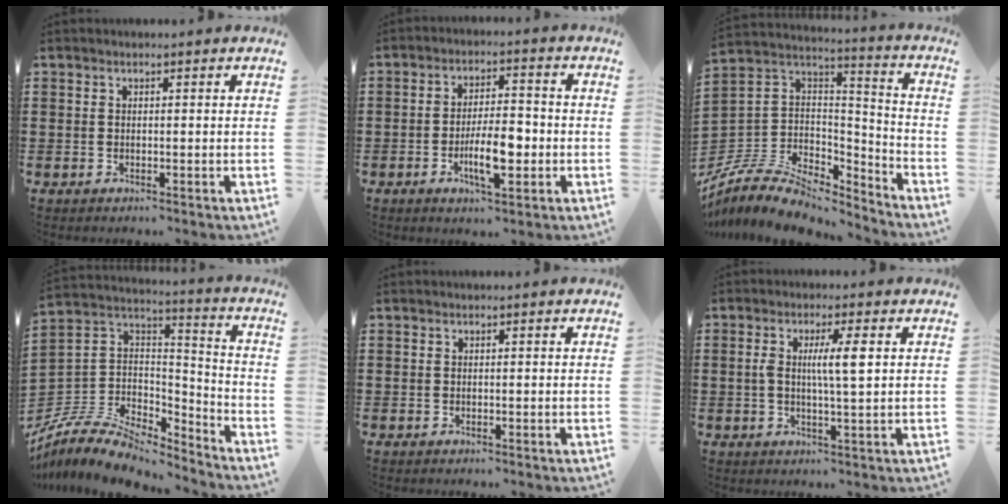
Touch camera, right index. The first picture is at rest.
{"total": 7.5, "force": [-2.2, 2.7, 6.7], "torque": [-0.123, -0.004, -0.044]}
{"total": 8.9, "force": [-6.7, 4.2, 4.1], "torque": [-0.094, 0.007, -0.130]}
{"total": 8.9, "force": [-7.0, 3.9, 3.8], "torque": [-0.088, 0.007, -0.136]}
{"total": 0.0}
{"total": 5.3, "force": [0.8, 0.7, 5.2], "torque": [-0.099, 0.000, 0.009]}